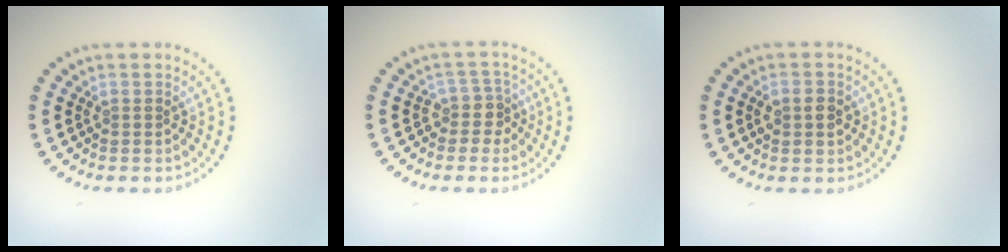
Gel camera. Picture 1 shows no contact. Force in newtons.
{"total": 2.2, "press": 1.6, "slide": 1.5}
{"total": 1.9, "press": 1.9, "slide": 0.0}